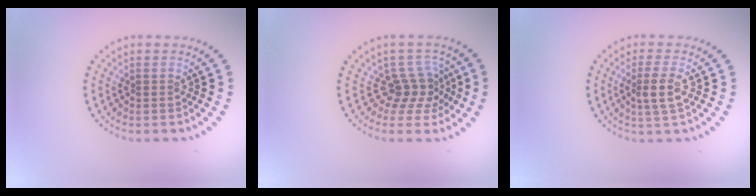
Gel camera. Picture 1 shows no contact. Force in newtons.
{"total": 2.7, "press": 1.9, "slide": 1.9}
{"total": 2.4, "press": 2.2, "slide": 1.0}